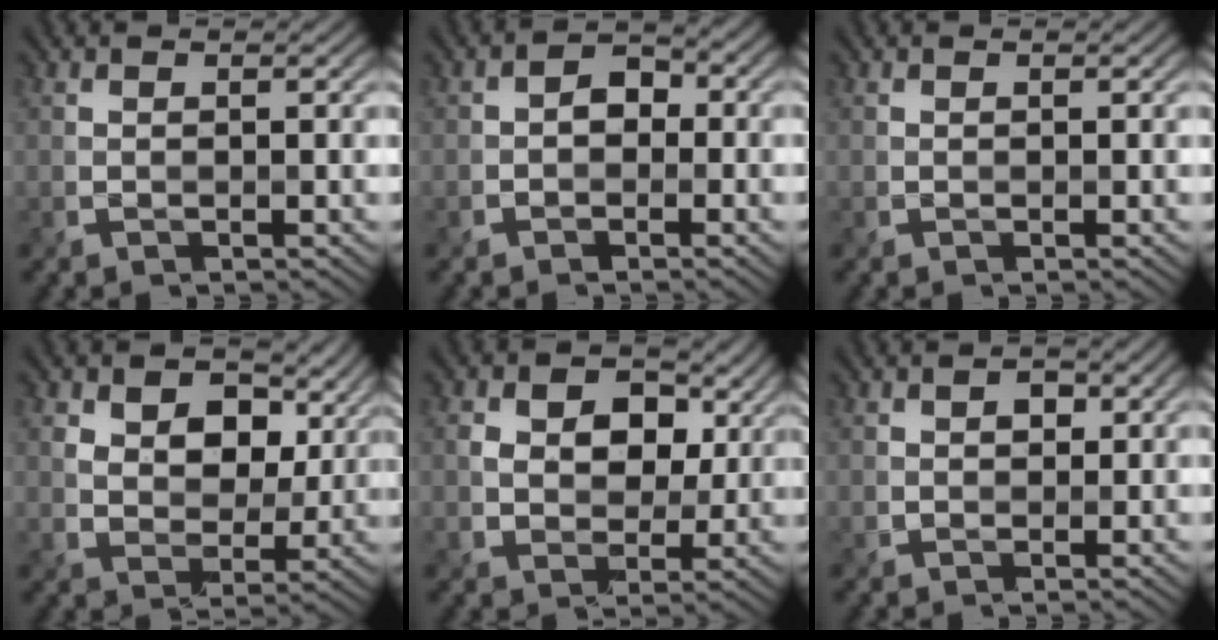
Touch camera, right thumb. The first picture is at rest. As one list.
[{"total": 2.6, "force": [-0.7, 2.2, 1.2], "torque": [-0.015, 0.004, -0.022]}, {"total": 0.0}, {"total": 9.6, "force": [4.1, 6.5, 5.7], "torque": [-0.112, -0.002, 0.057]}, {"total": 7.6, "force": [2.4, 5.7, 4.4], "torque": [-0.090, -0.004, 0.028]}, {"total": 1.7, "force": [0.3, 1.3, 1.0], "torque": [-0.020, -0.003, 0.007]}]